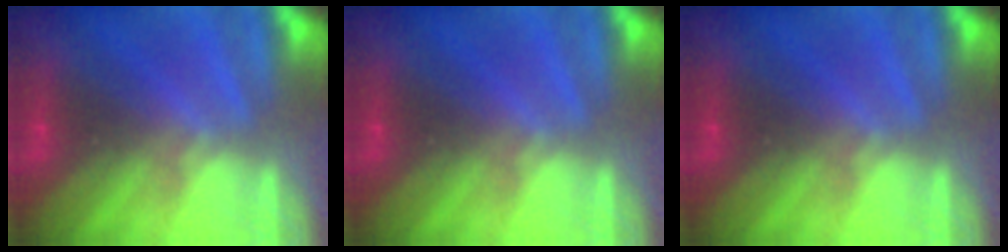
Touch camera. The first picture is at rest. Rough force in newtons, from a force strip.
{"total": 0.0}
{"total": 0.0}